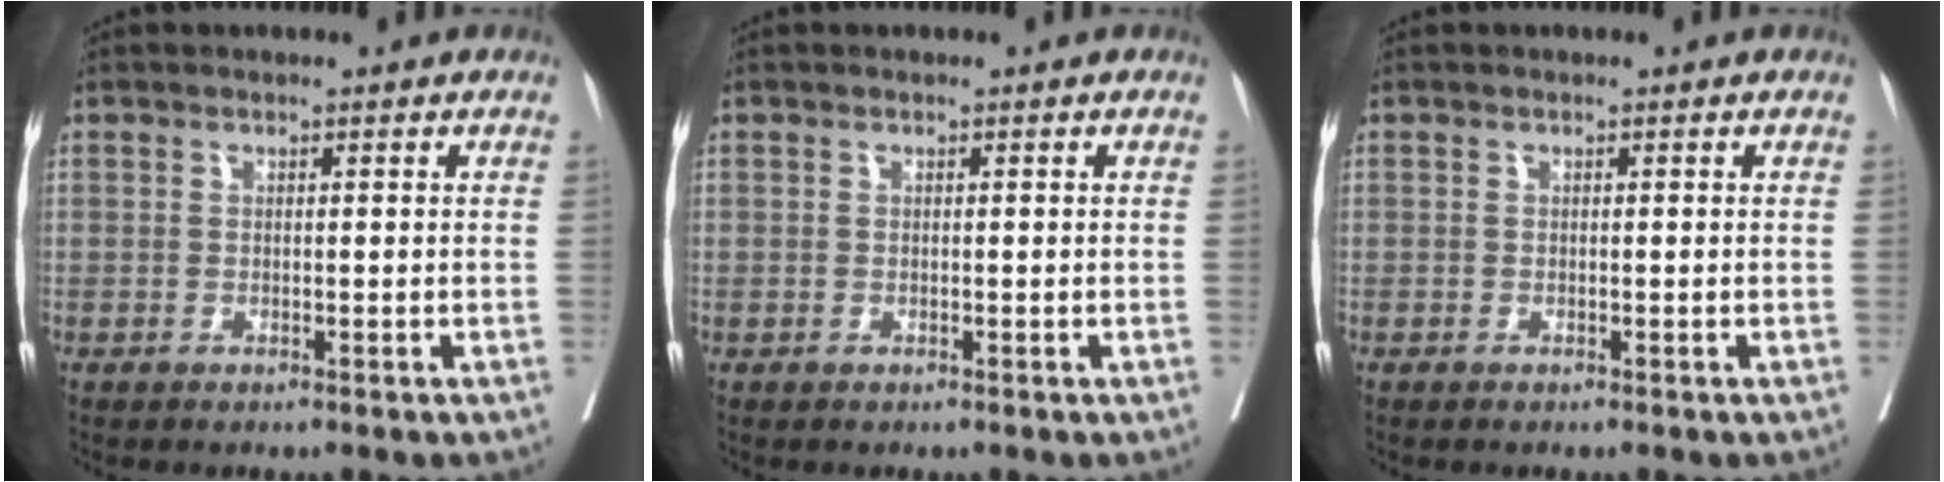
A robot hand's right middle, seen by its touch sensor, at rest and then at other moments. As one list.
[{"total": 0.0}, {"total": 0.0}]